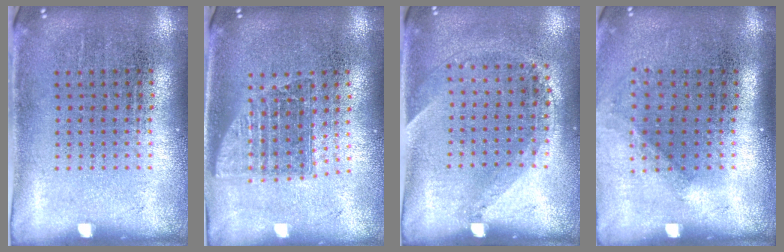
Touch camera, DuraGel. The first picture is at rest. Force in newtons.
{"total": 1.5, "press": 1.2, "slide": 0.9}
{"total": 1.4, "press": 1.0, "slide": 1.0}
{"total": 1.2, "press": 0.9, "slide": 0.8}